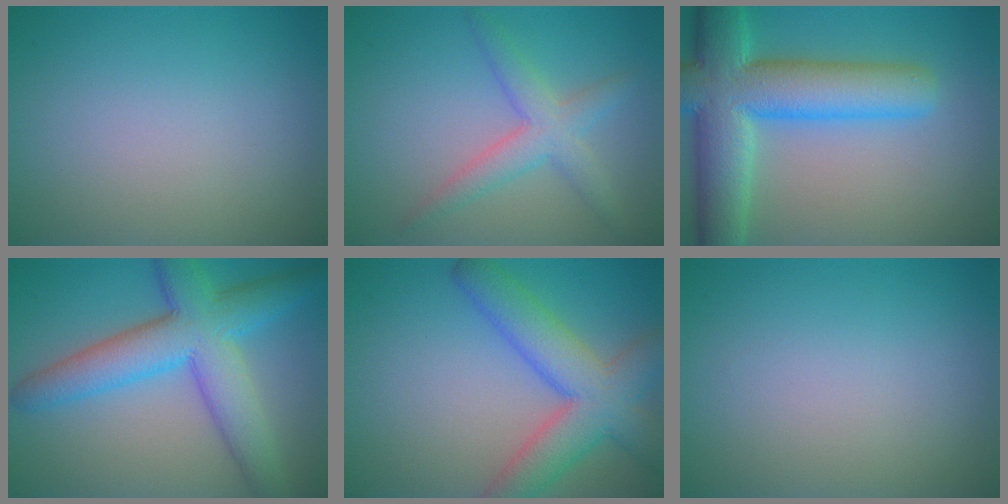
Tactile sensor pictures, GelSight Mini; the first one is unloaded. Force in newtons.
{"total": 3.6, "press": 3.6, "slide": 0.1}
{"total": 10.4, "press": 10.4, "slide": 0.4}
{"total": 8.3, "press": 8.3, "slide": 0.2}
{"total": 7.3, "press": 7.3, "slide": 0.4}
{"total": 0.0}